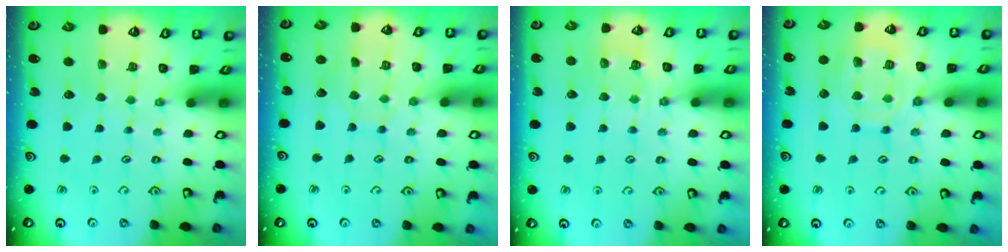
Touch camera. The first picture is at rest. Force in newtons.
{"total": 5.7, "press": 5.7, "slide": 0.2}
{"total": 5.9, "press": 5.8, "slide": 0.7}
{"total": 13.7, "press": 13.7, "slide": 1.2}